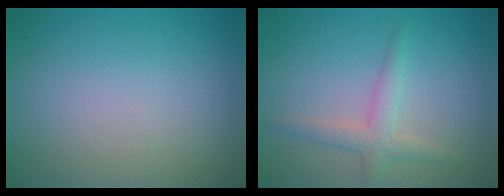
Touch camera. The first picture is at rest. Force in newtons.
{"total": 2.4, "press": 2.4, "slide": 0.1}